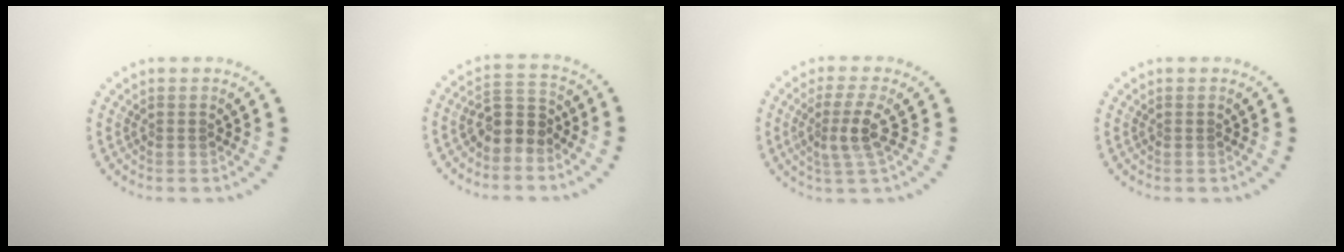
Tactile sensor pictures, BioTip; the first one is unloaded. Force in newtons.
{"total": 2.9, "press": 2.6, "slide": 1.3}
{"total": 2.8, "press": 2.4, "slide": 1.5}
{"total": 0.0}